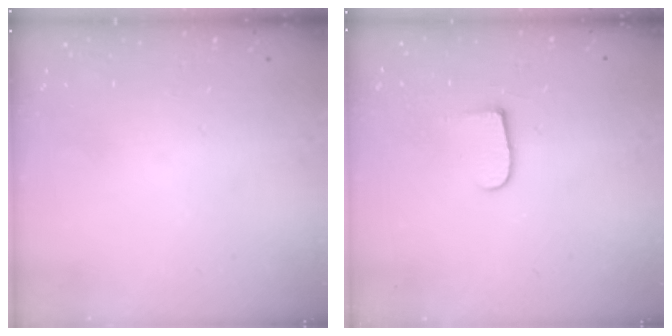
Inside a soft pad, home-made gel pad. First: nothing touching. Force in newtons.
{"total": 6.6, "press": 6.6, "slide": 0.6}